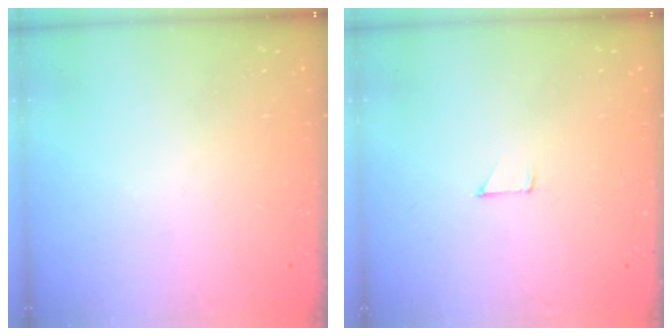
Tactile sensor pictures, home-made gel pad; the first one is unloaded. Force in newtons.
{"total": 3.4, "press": 3.4, "slide": 0.3}